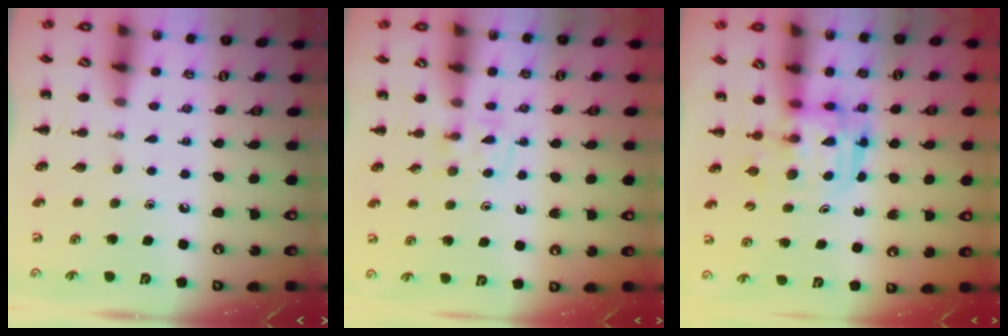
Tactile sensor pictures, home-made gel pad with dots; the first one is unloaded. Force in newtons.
{"total": 3.9, "press": 3.5, "slide": 1.6}
{"total": 3.0, "press": 3.0, "slide": 0.3}